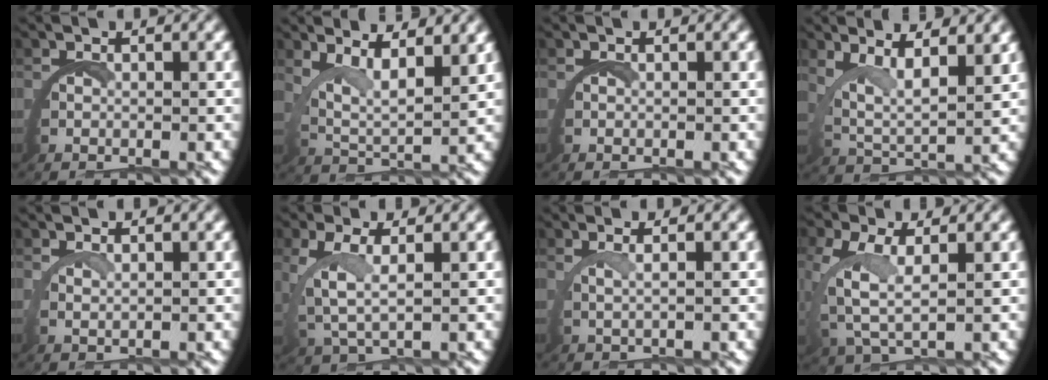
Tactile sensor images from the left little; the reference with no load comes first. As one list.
[{"total": 5.5, "force": [3.4, 2.3, 3.6], "torque": [-0.081, -0.008, 0.053]}, {"total": 0.0}, {"total": 5.5, "force": [3.0, 2.5, 3.9], "torque": [-0.089, -0.009, 0.049]}, {"total": 1.4, "force": [1.3, -0.5, 0.2], "torque": [-0.011, 0.002, 0.024]}, {"total": 3.2, "force": [1.3, 1.1, 2.7], "torque": [-0.080, -0.009, 0.036]}, {"total": 1.7, "force": [1.1, -0.7, 1.1], "torque": [-0.032, 0.002, 0.020]}, {"total": 3.9, "force": [1.2, 1.7, 3.3], "torque": [-0.098, -0.013, 0.033]}]